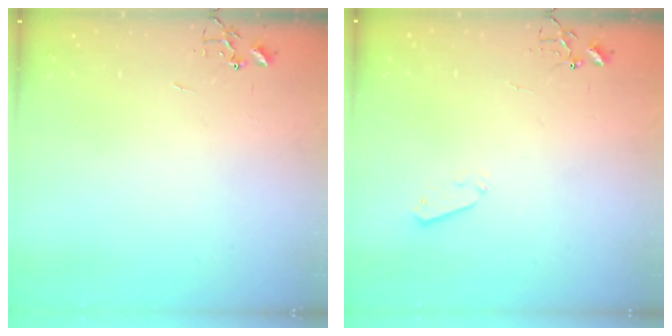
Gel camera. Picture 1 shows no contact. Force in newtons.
{"total": 4.0, "press": 3.9, "slide": 0.8}